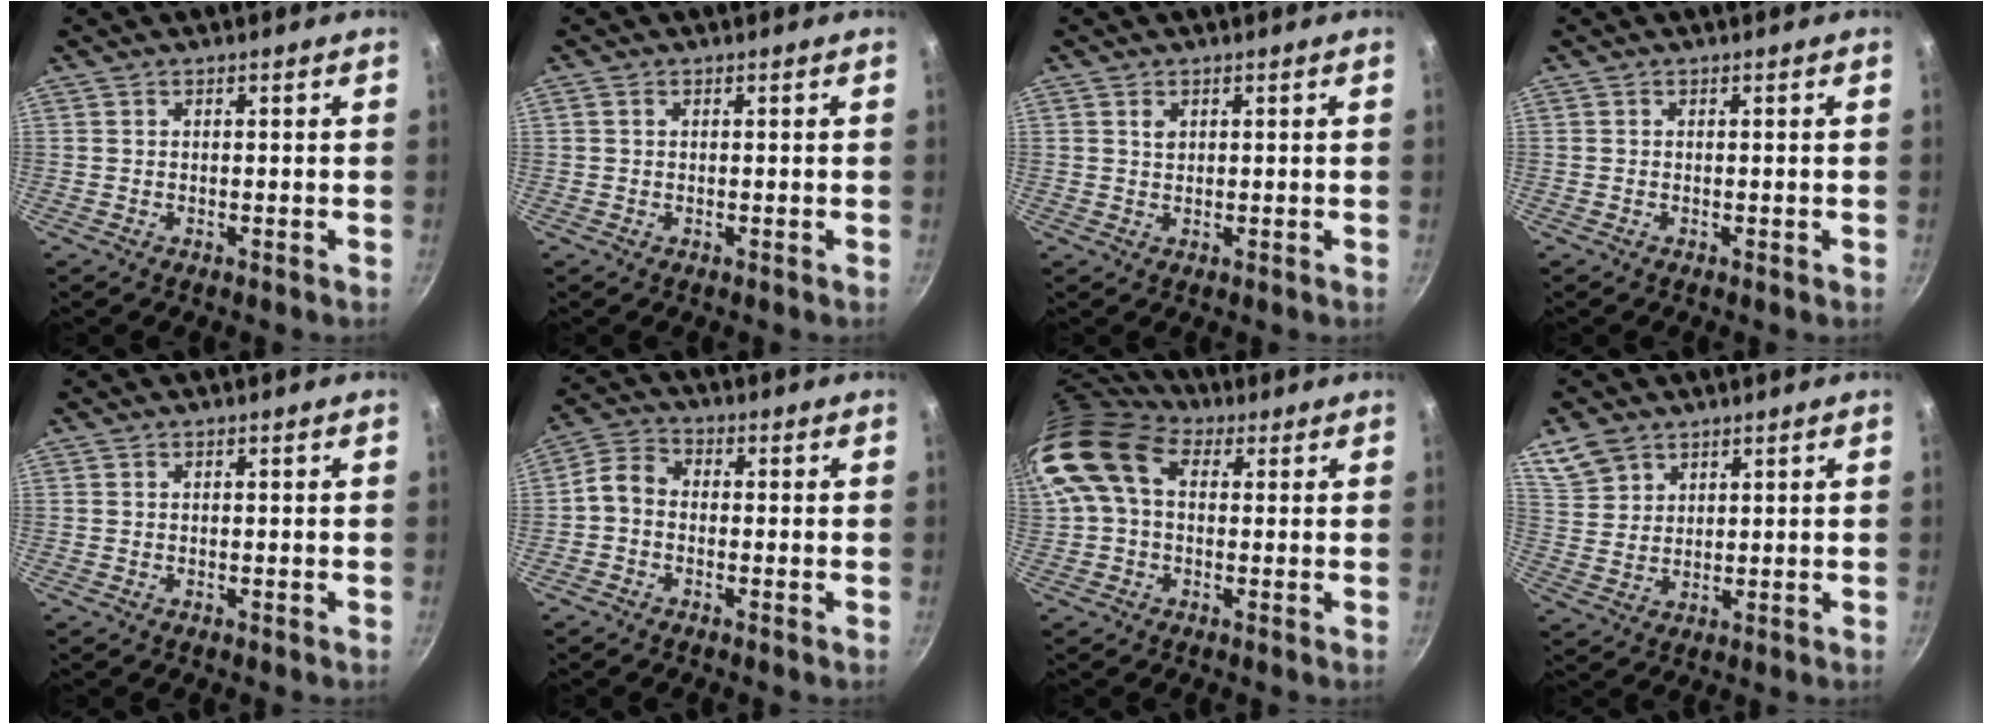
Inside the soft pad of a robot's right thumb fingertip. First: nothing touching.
{"total": 0.7, "force": [0.2, 0.5, 0.4], "torque": [-0.008, 0.003, 0.003]}
{"total": 1.4, "force": [0.6, 1.0, 0.8], "torque": [-0.011, 0.001, 0.010]}
{"total": 0.0}
{"total": 0.0}
{"total": 4.5, "force": [-1.3, 3.4, 2.8], "torque": [-0.057, 0.029, -0.040]}
{"total": 14.1, "force": [3.6, 9.4, 9.8], "torque": [-0.185, 0.020, 0.050]}
{"total": 6.6, "force": [4.3, 4.4, 2.4], "torque": [-0.030, -0.012, 0.091]}